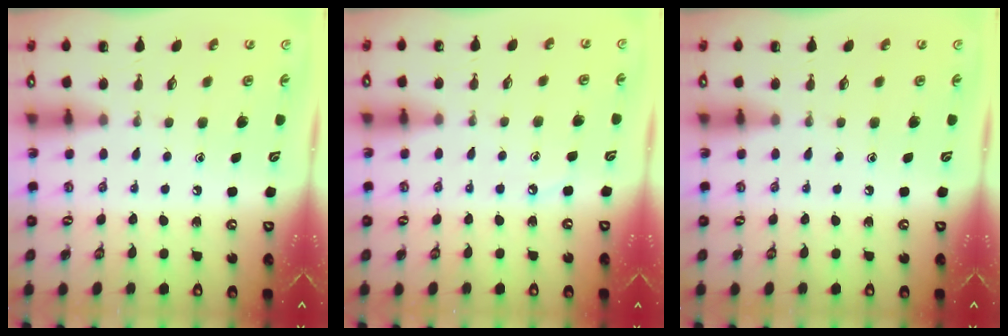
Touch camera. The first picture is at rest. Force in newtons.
{"total": 2.8, "press": 2.7, "slide": 0.4}
{"total": 0.0}